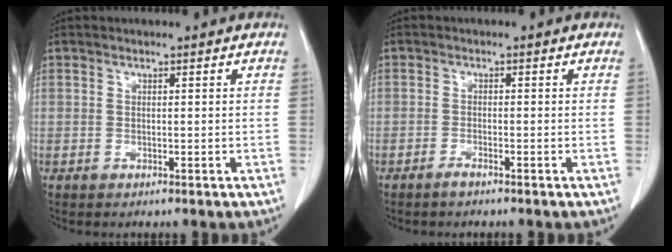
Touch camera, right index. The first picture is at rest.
{"total": 1.1, "force": [-1.0, 0.1, 0.6], "torque": [-0.013, 0.000, -0.017]}